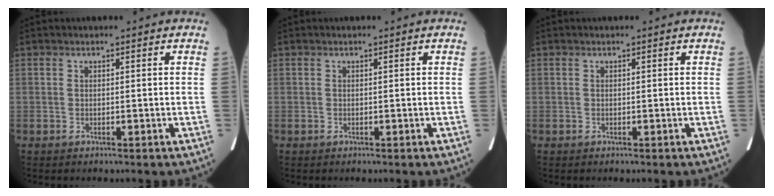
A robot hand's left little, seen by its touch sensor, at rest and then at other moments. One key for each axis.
{"total": 0.0}
{"total": 0.0}